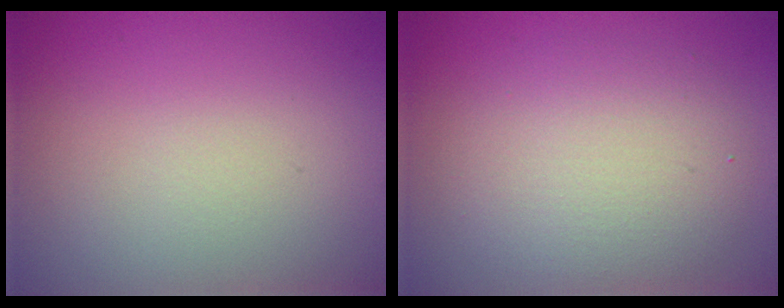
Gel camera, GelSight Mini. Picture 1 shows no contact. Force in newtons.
{"total": 5.0, "press": 5.0, "slide": 0.2}